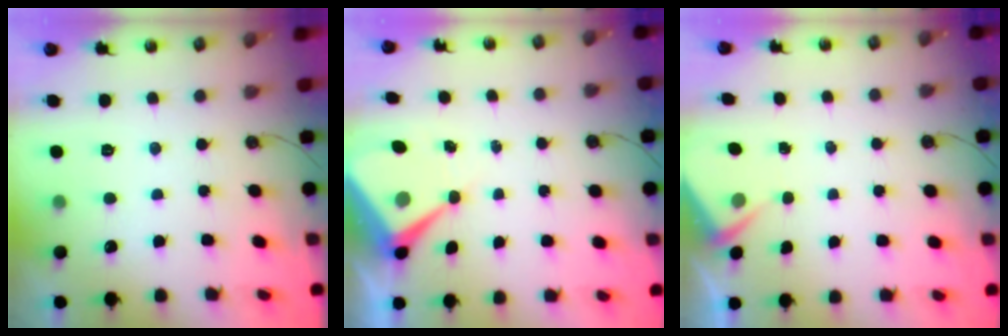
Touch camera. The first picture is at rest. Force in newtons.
{"total": 7.8, "press": 7.8, "slide": 0.7}
{"total": 2.9, "press": 2.9, "slide": 0.4}